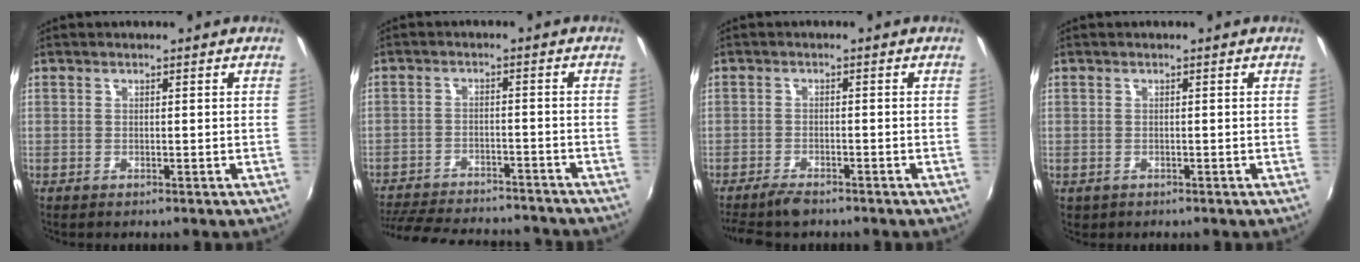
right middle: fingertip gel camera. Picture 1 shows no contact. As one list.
[{"total": 20.4, "force": [-17.8, 5.8, 8.1], "torque": [-0.174, -0.009, -0.244]}, {"total": 5.0, "force": [-4.3, 1.3, 2.3], "torque": [-0.064, -0.016, -0.080]}, {"total": 0.9, "force": [-0.4, 0.8, 0.3], "torque": [-0.007, -0.002, -0.004]}]